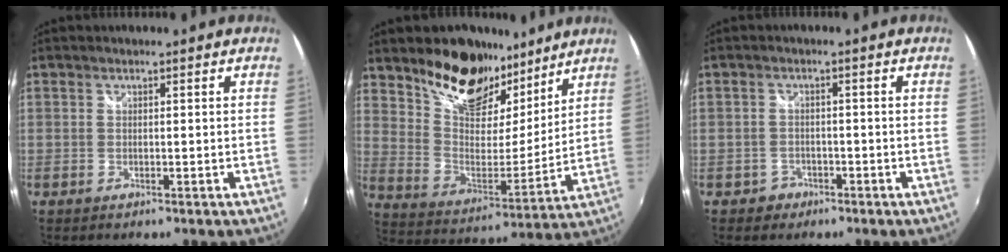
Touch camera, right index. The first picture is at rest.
{"total": 18.6, "force": [13.3, 9.7, 8.6], "torque": [-0.167, 0.011, 0.243]}
{"total": 3.0, "force": [-1.6, 2.5, 0.2], "torque": [-0.012, 0.005, -0.025]}